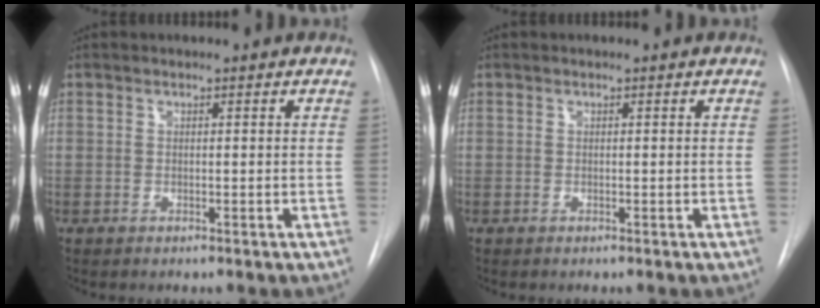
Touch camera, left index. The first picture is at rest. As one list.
[{"total": 0.0}]